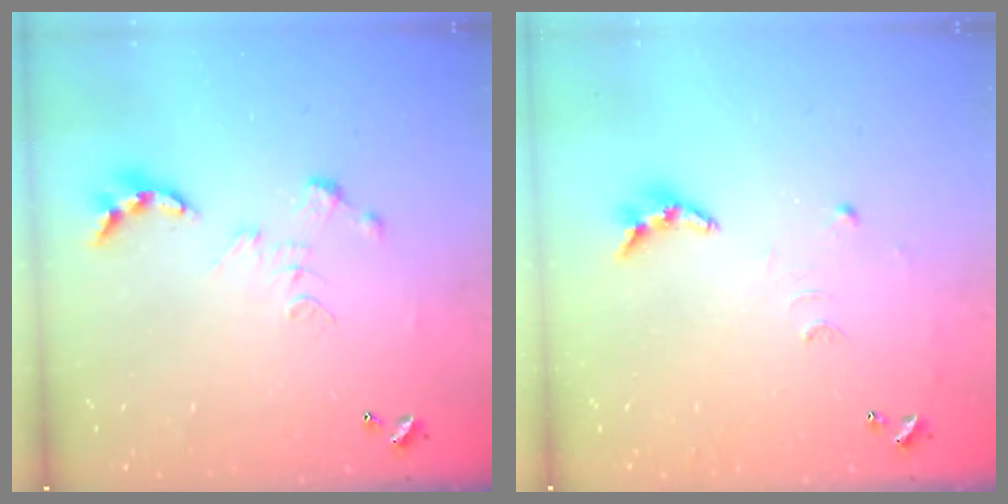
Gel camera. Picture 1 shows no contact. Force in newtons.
{"total": 9.0, "press": 9.0, "slide": 0.5}